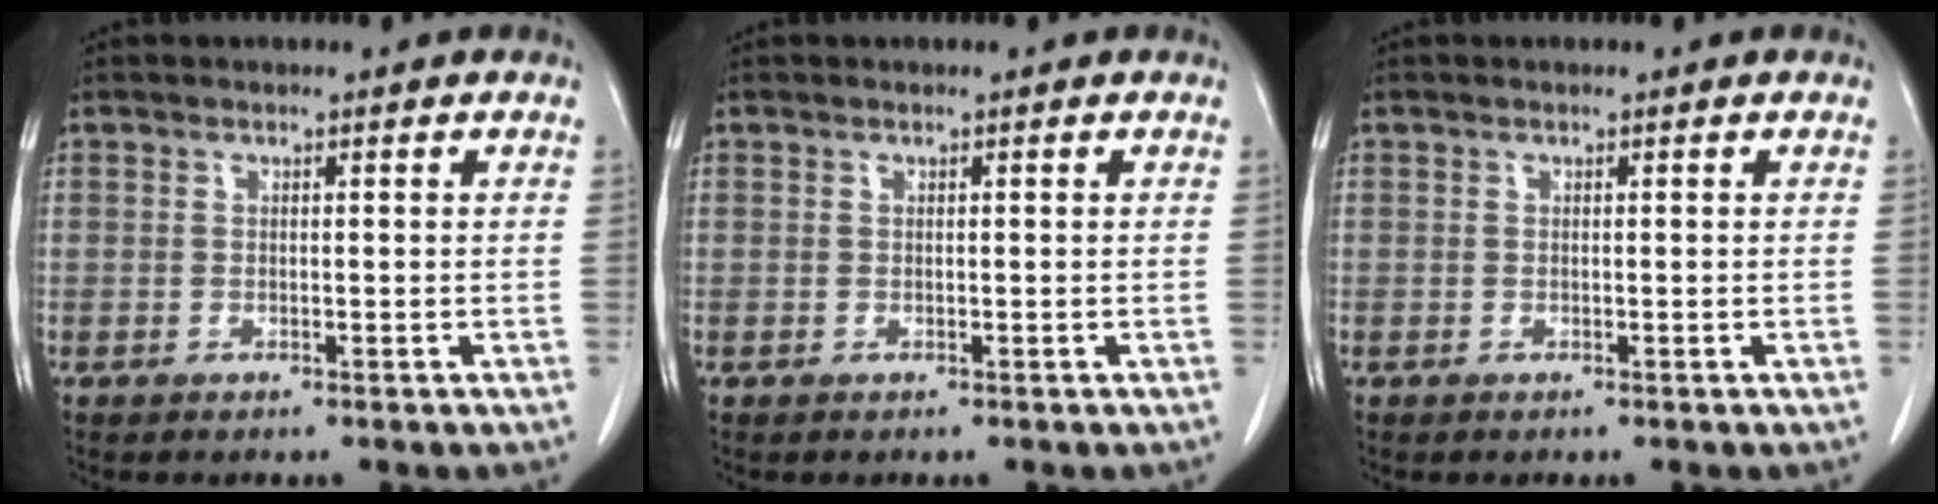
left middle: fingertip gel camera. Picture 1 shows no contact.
{"total": 0.0}
{"total": 0.0}